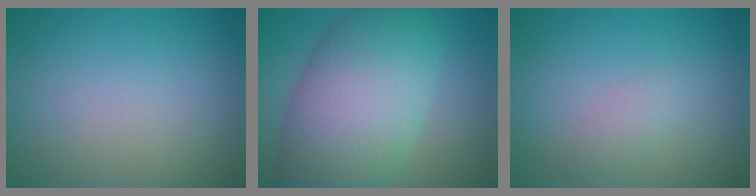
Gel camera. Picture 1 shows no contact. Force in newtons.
{"total": 12.3, "press": 12.3, "slide": 0.2}
{"total": 1.2, "press": 1.2, "slide": 0.1}